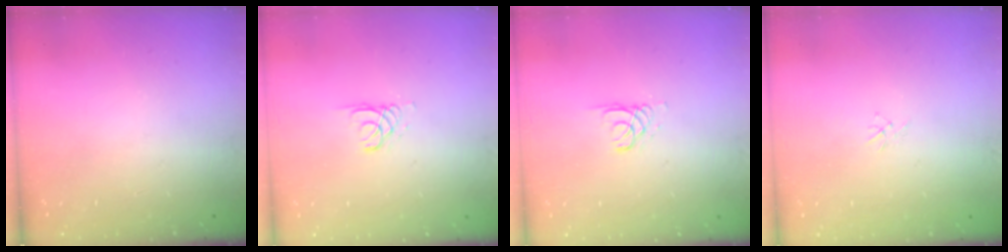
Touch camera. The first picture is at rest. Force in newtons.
{"total": 1.3, "press": 1.3, "slide": 0.1}
{"total": 1.3, "press": 1.3, "slide": 0.1}
{"total": 1.1, "press": 1.0, "slide": 0.3}